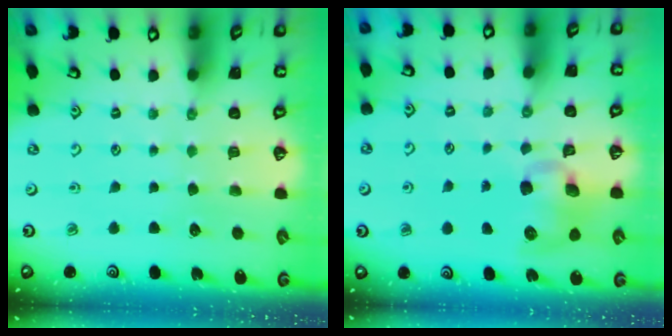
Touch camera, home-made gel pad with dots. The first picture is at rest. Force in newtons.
{"total": 8.7, "press": 8.6, "slide": 1.4}